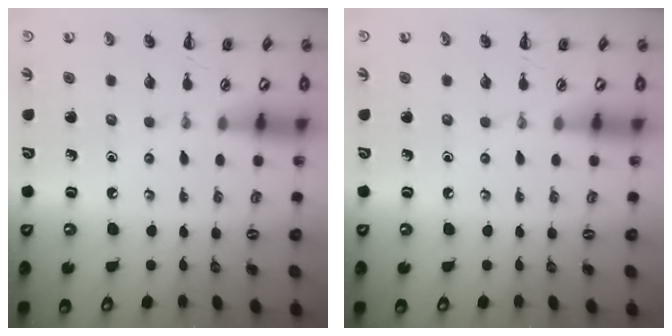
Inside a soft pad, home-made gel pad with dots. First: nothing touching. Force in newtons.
{"total": 0.0}